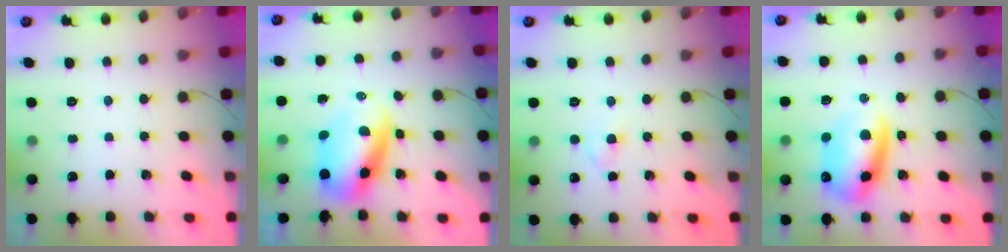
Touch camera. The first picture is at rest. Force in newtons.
{"total": 7.6, "press": 7.3, "slide": 2.3}
{"total": 2.4, "press": 2.1, "slide": 1.1}
{"total": 12.9, "press": 12.4, "slide": 3.5}